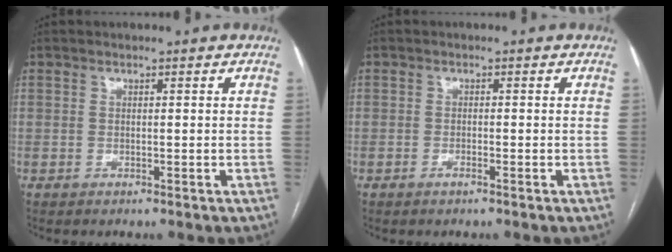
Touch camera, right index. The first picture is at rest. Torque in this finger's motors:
{"motor_torque": [-0.08, 0.13, -0.14, -0.07]}